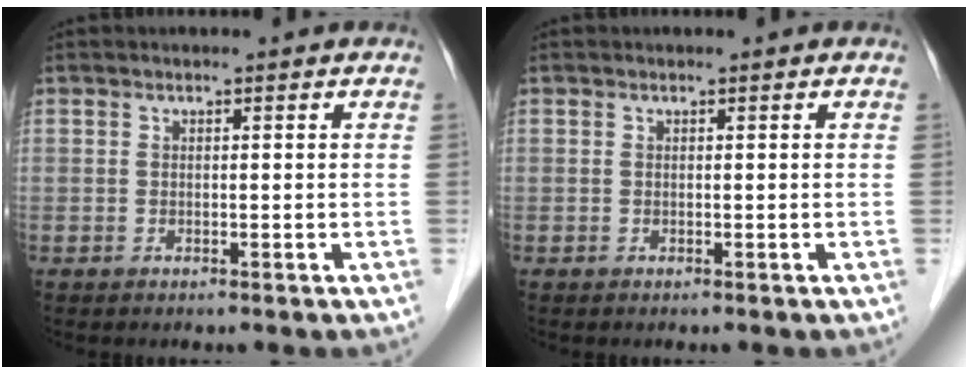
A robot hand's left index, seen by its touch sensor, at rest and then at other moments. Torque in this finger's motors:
{"motor_torque": [0.00, 0.00, 0.00, 0.00]}